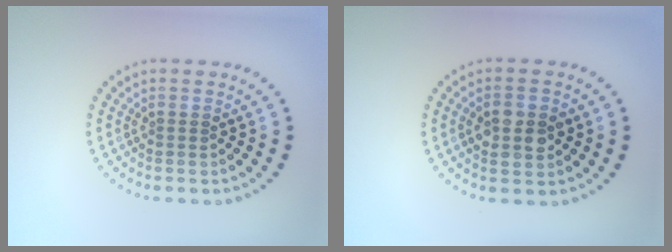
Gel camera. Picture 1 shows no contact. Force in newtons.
{"total": 3.9, "press": 3.9, "slide": 0.0}